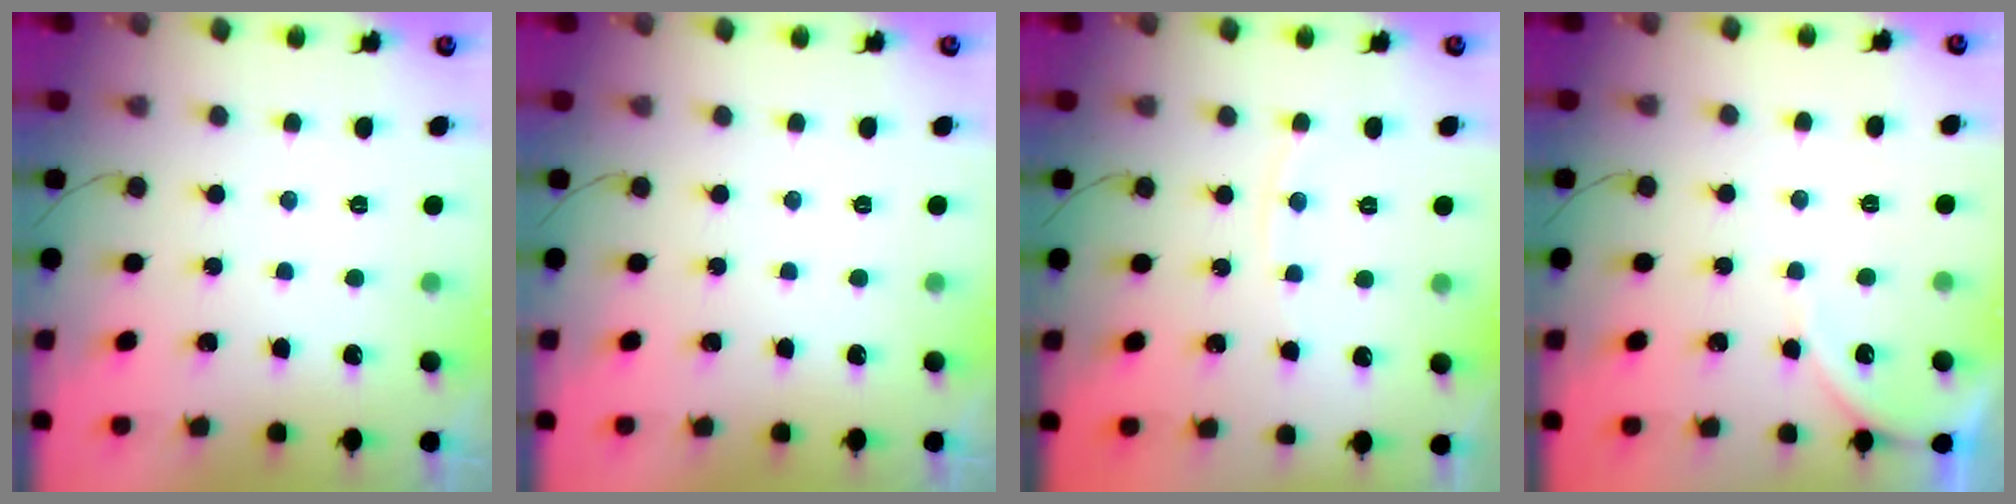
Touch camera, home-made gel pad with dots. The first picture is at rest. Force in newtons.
{"total": 0.0}
{"total": 5.6, "press": 5.6, "slide": 0.7}
{"total": 5.5, "press": 5.4, "slide": 0.7}